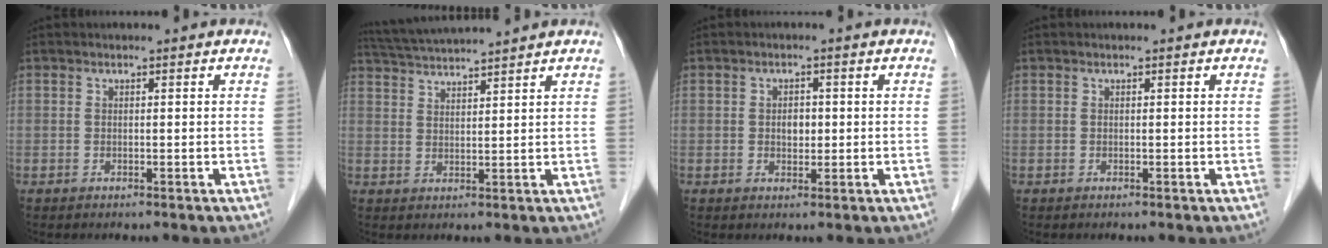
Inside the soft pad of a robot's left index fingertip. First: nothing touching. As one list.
[{"total": 8.5, "force": [7.9, -1.3, 2.7], "torque": [-0.058, 0.024, 0.133]}, {"total": 2.1, "force": [0.1, 1.5, 1.5], "torque": [-0.024, 0.003, 0.003]}, {"total": 0.0}]